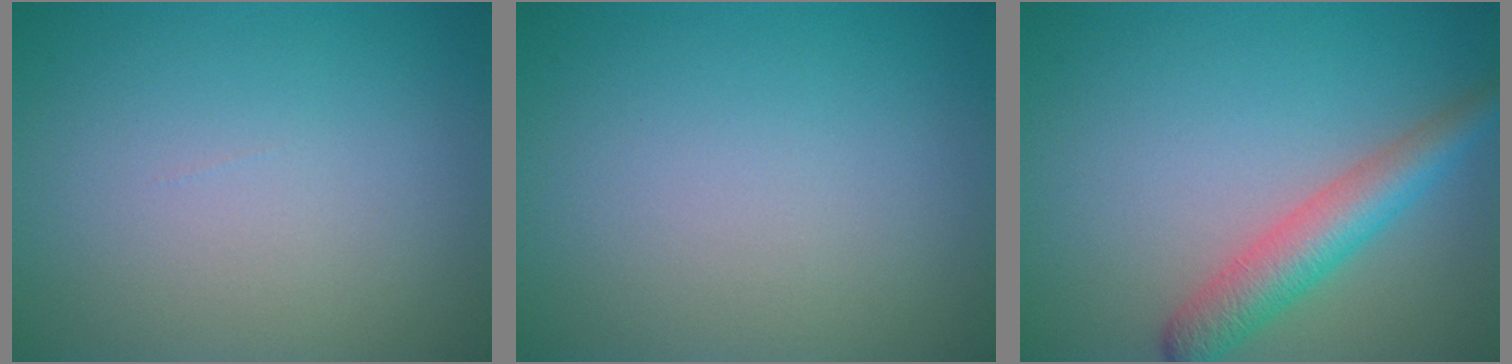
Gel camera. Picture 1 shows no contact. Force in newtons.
{"total": 0.0}
{"total": 4.4, "press": 4.4, "slide": 0.1}